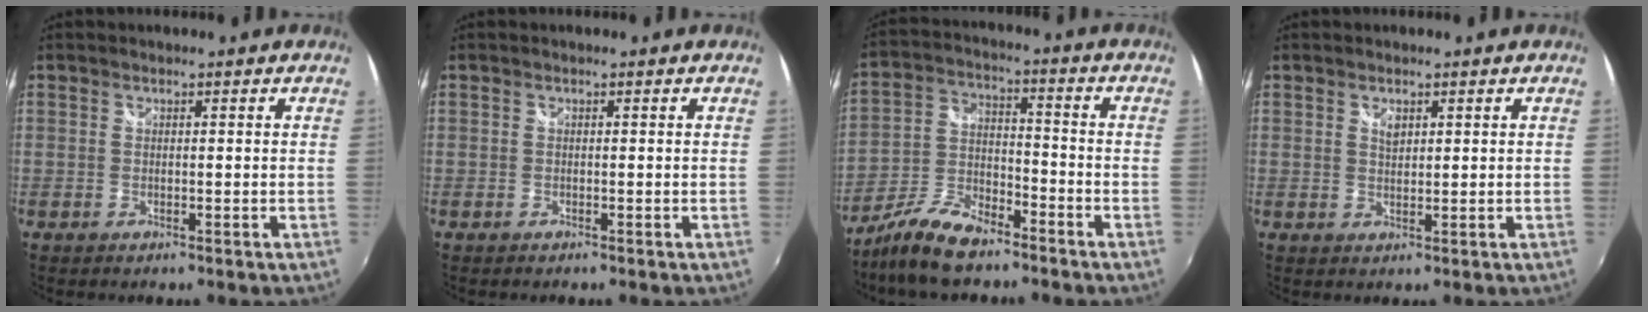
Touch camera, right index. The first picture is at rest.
{"total": 0.0}
{"total": 11.4, "force": [-8.7, 4.1, 6.1], "torque": [-0.135, -0.004, -0.167]}
{"total": 1.8, "force": [0.9, 1.1, 1.1], "torque": [-0.017, 0.002, 0.016]}